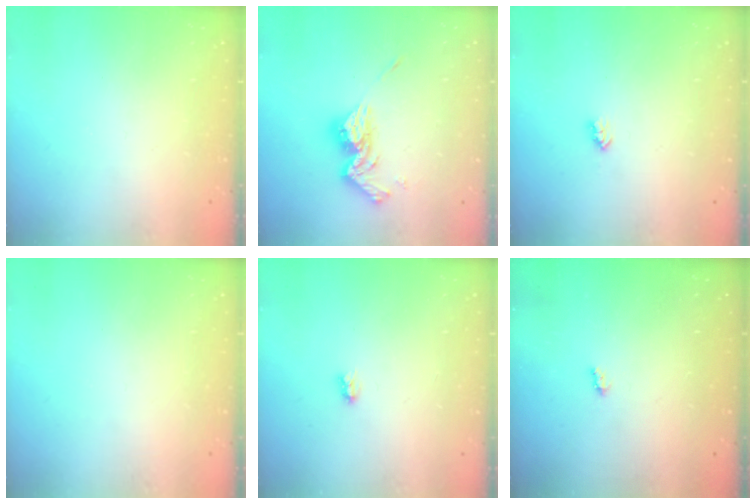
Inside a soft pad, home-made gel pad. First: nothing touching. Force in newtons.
{"total": 13.5, "press": 13.4, "slide": 1.2}
{"total": 2.7, "press": 2.7, "slide": 0.4}
{"total": 0.0}
{"total": 2.9, "press": 2.9, "slide": 0.3}
{"total": 2.6, "press": 2.6, "slide": 0.4}